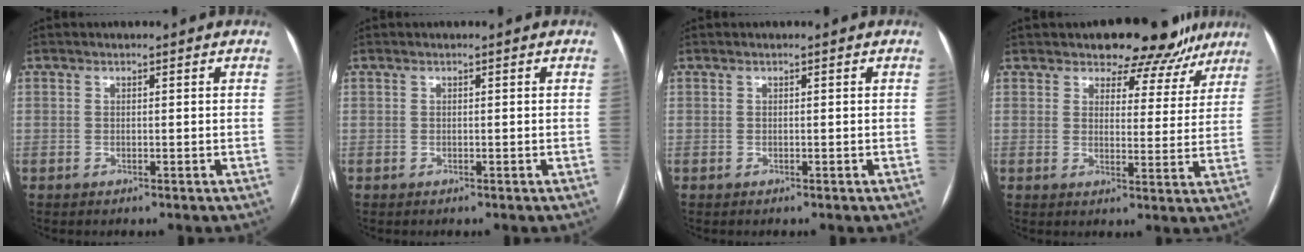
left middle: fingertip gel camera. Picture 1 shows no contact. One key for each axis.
{"total": 0.0}
{"total": 0.0}
{"total": 10.0, "fx": 8.4, "fy": 5.1, "fz": 2.1, "tx": 0.008, "ty": -0.004, "tz": 0.084}